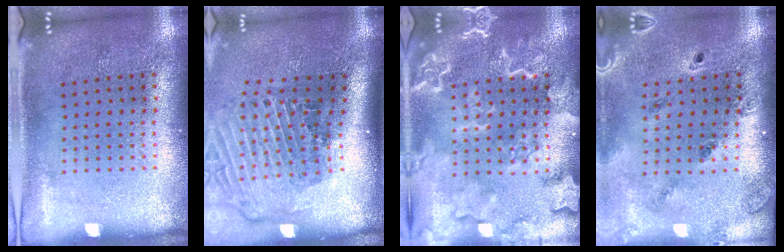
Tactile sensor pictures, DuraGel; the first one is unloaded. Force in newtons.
{"total": 3.0, "press": 2.0, "slide": 2.2}
{"total": 4.8, "press": 4.7, "slide": 0.7}
{"total": 1.4, "press": 1.4, "slide": 0.2}